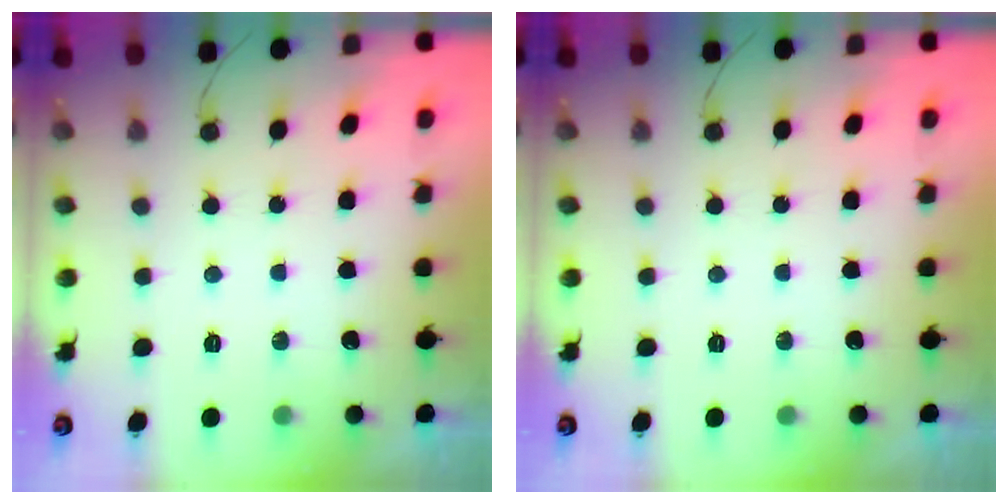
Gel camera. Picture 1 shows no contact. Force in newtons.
{"total": 0.0}